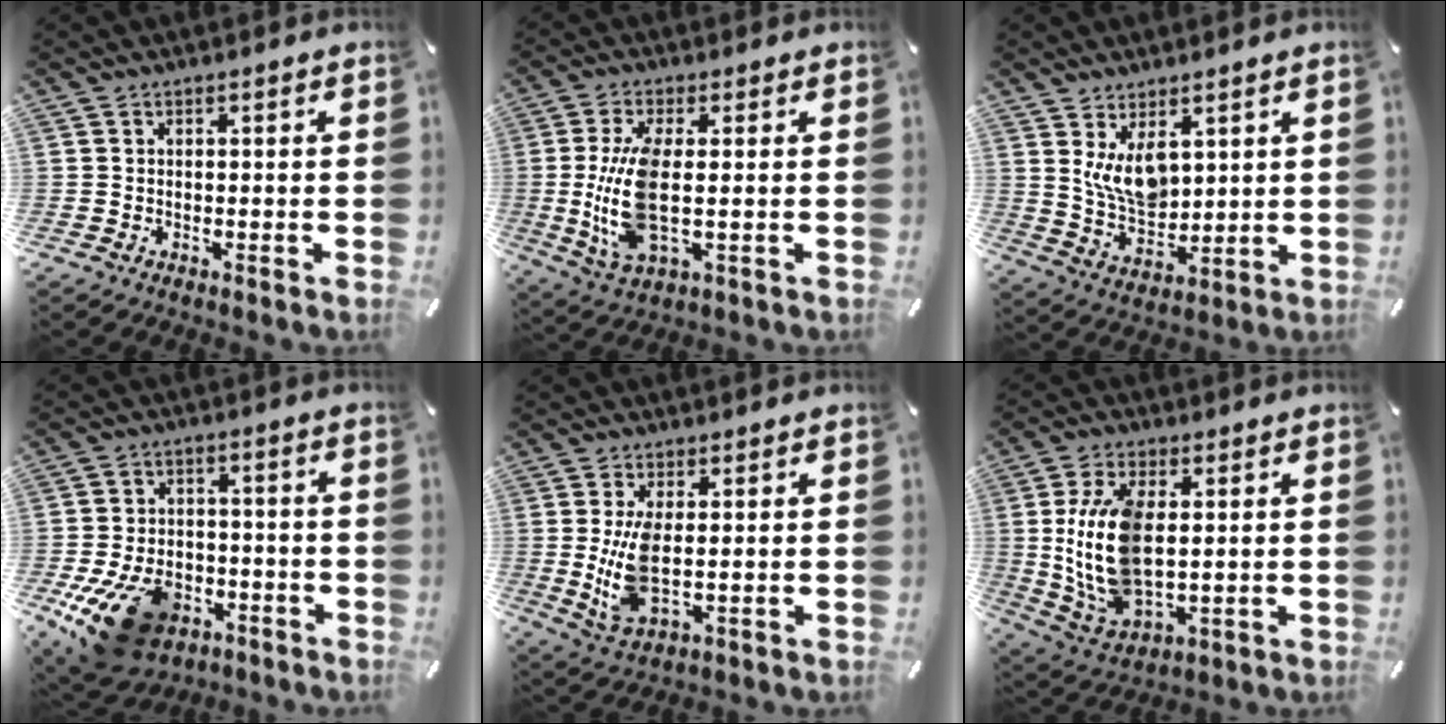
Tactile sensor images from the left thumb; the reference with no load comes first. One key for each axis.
{"total": 12.9, "fx": 0.4, "fy": 4.5, "fz": 12.1, "tx": -0.268, "ty": -0.026, "tz": 0.004}
{"total": 8.9, "fx": 3.9, "fy": 5.5, "fz": 5.8, "tx": -0.127, "ty": -0.021, "tz": 0.071}
{"total": 15.5, "fx": -7.8, "fy": 9.6, "fz": 9.3, "tx": -0.171, "ty": 0.046, "tz": -0.127}
{"total": 9.5, "fx": 0.8, "fy": 3.7, "fz": 8.7, "tx": -0.185, "ty": -0.022, "tz": 0.014}
{"total": 15.3, "fx": 1.8, "fy": 8.6, "fz": 12.6, "tx": -0.300, "ty": -0.013, "tz": 0.031}